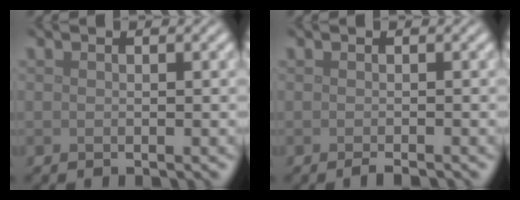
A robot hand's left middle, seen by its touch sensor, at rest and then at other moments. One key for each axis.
{"total": 0.7, "fx": -0.5, "fy": 0.1, "fz": 0.5, "tx": -0.008, "ty": 0.000, "tz": -0.010}